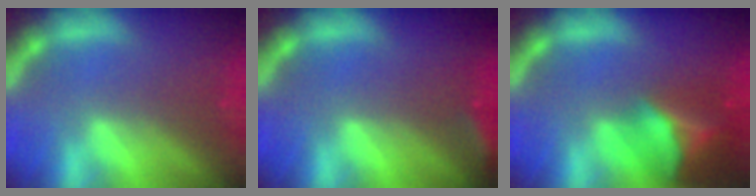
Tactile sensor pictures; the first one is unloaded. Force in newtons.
{"total": 2.9}
{"total": 8.9}